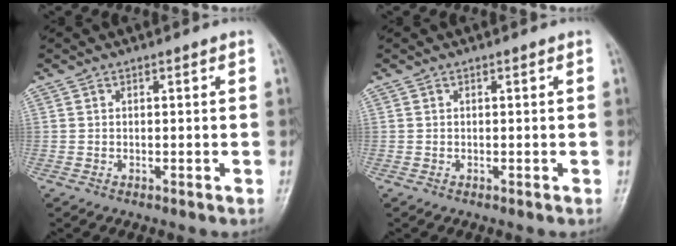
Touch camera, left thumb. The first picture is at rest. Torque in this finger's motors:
{"motor_torque": [0.00, 0.00, -0.19, -0.19, 0.00]}